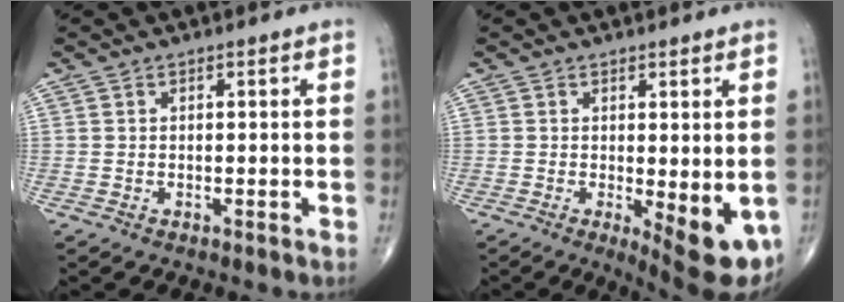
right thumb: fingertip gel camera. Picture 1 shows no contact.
{"total": 9.4, "force": [-2.2, 3.0, 8.7], "torque": [-0.105, -0.022, -0.021]}